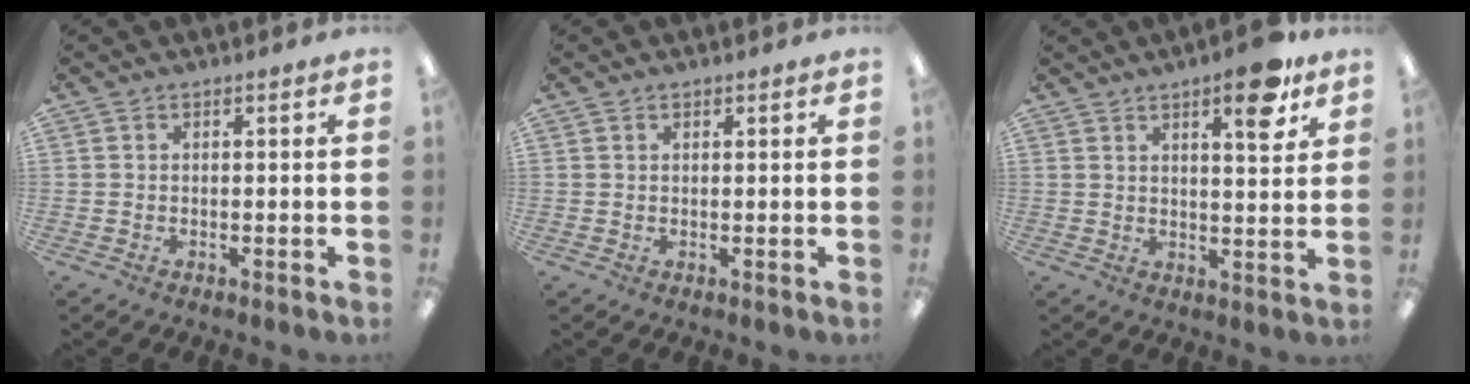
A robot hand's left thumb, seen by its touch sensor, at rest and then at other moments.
{"total": 0.8, "force": [0.6, 0.5, 0.3], "torque": [-0.007, 0.002, 0.011]}
{"total": 9.6, "force": [6.0, 2.7, 7.0], "torque": [-0.086, -0.032, 0.092]}